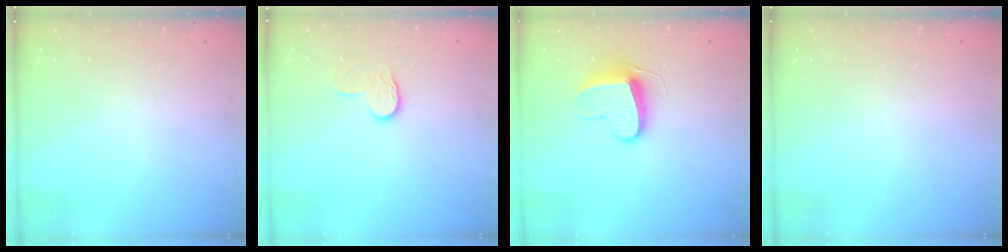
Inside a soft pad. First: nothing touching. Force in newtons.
{"total": 6.2, "press": 6.2, "slide": 0.4}
{"total": 9.7, "press": 9.7, "slide": 0.3}
{"total": 0.6, "press": 0.6, "slide": 0.2}